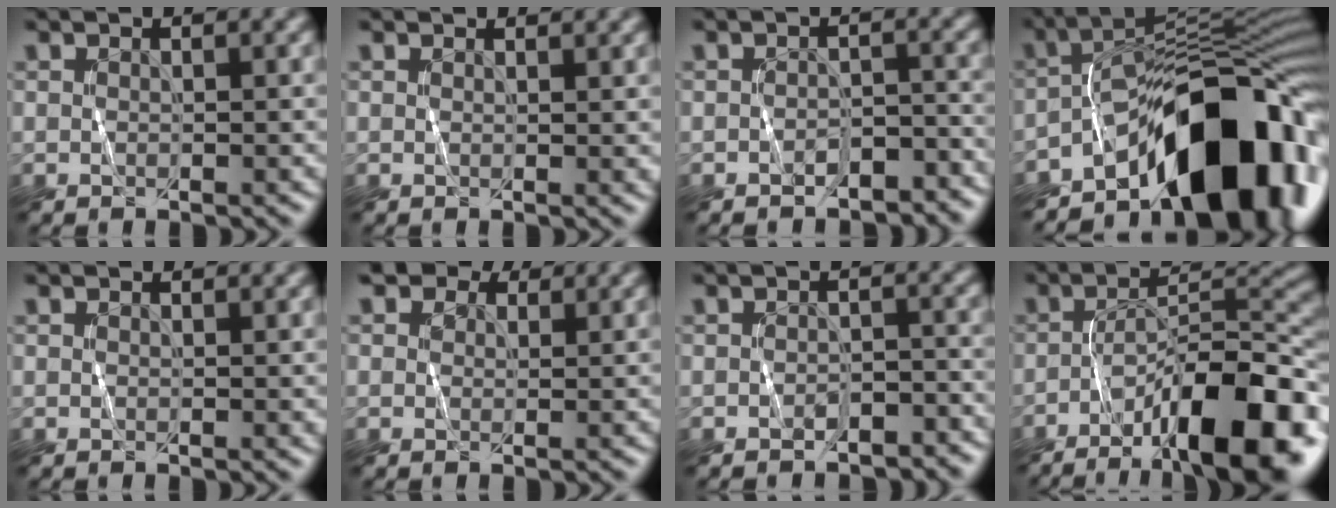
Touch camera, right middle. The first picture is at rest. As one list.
[{"total": 1.5, "force": [1.4, 0.2, 0.6], "torque": [-0.005, -0.001, 0.022]}, {"total": 2.3, "force": [-1.9, 1.0, 0.8], "torque": [-0.012, 0.005, -0.028]}, {"total": 13.6, "force": [-7.8, 5.6, 9.6], "torque": [-0.115, 0.011, -0.133]}, {"total": 0.7, "force": [0.6, 0.2, 0.3], "torque": [-0.003, -0.002, 0.010]}, {"total": 3.9, "force": [2.6, 2.3, 1.8], "torque": [-0.030, 0.002, 0.029]}, {"total": 1.8, "force": [-1.5, 0.8, 0.7], "torque": [-0.010, 0.004, -0.023]}, {"total": 13.6, "force": [-7.6, 3.9, 10.5], "torque": [-0.164, 0.011, -0.125]}]